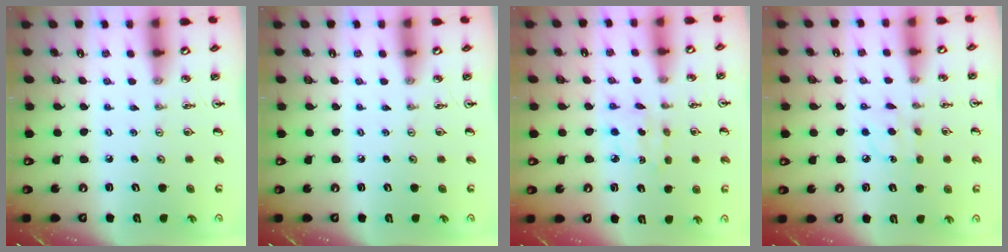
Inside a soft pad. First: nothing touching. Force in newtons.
{"total": 0.0}
{"total": 3.3, "press": 3.3, "slide": 0.1}
{"total": 7.0, "press": 7.0, "slide": 0.5}